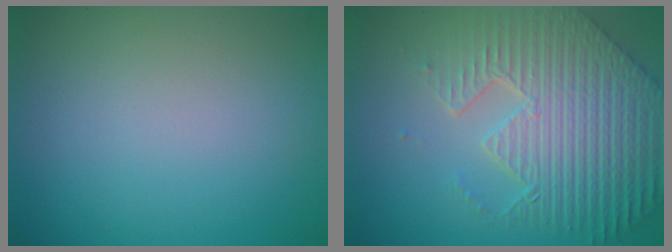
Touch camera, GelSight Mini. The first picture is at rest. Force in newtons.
{"total": 9.2, "press": 6.5, "slide": 6.5}